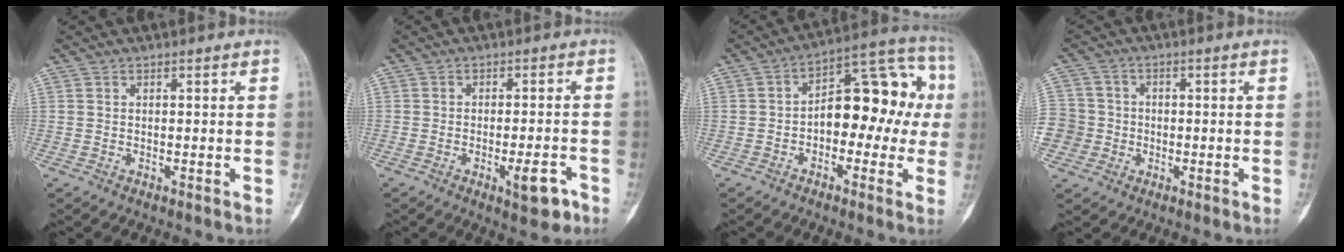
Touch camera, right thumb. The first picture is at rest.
{"total": 6.0, "force": [-3.0, 2.1, 4.8], "torque": [-0.055, 0.011, -0.037]}
{"total": 15.6, "force": [-0.6, 9.1, 12.7], "torque": [-0.128, 0.056, -0.019]}
{"total": 9.4, "force": [-2.2, 8.9, 2.0], "torque": [-0.045, 0.024, -0.039]}